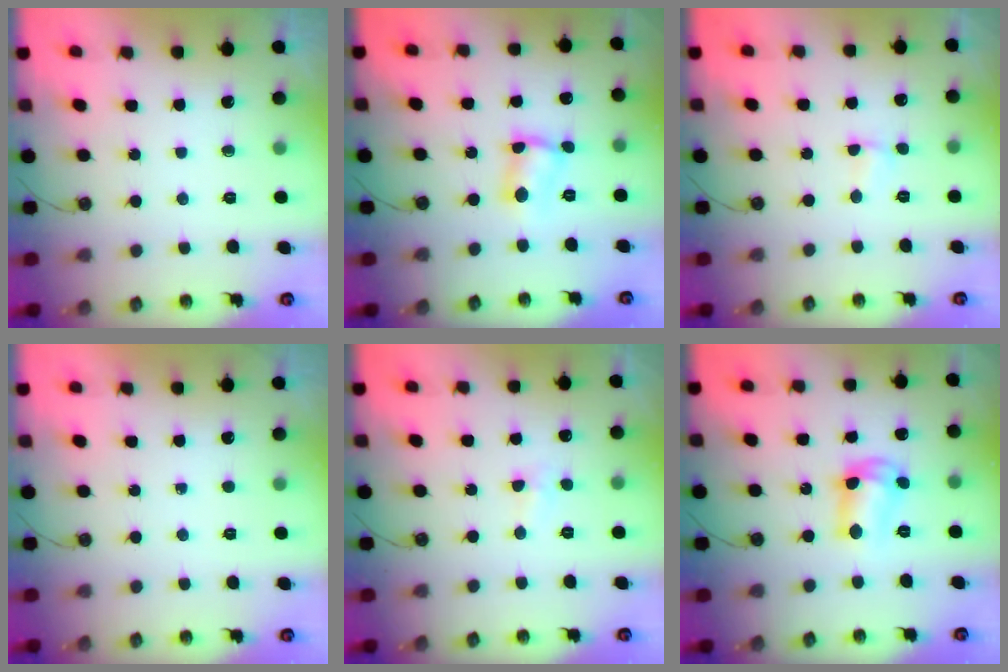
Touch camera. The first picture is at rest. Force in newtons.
{"total": 4.8, "press": 4.8, "slide": 0.2}
{"total": 1.1, "press": 1.0, "slide": 0.3}
{"total": 0.0}
{"total": 2.4, "press": 2.3, "slide": 0.4}
{"total": 10.1, "press": 10.1, "slide": 0.5}